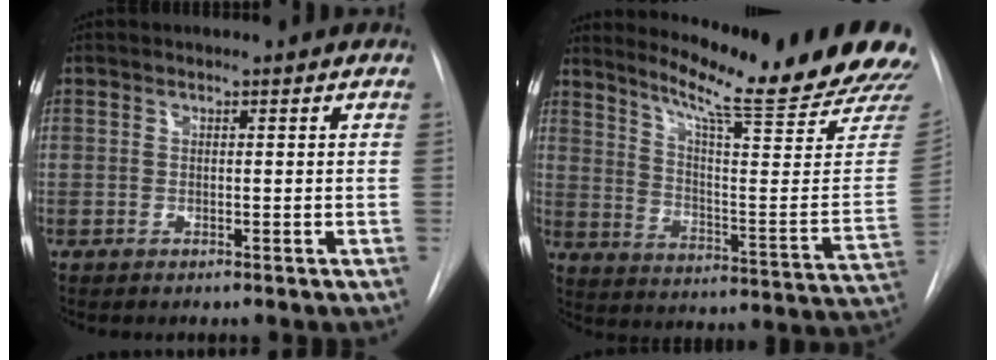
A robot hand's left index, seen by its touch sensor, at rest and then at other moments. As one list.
[{"total": 23.5, "force": [20.4, -0.3, 11.7], "torque": [-0.178, -0.102, 0.265]}]